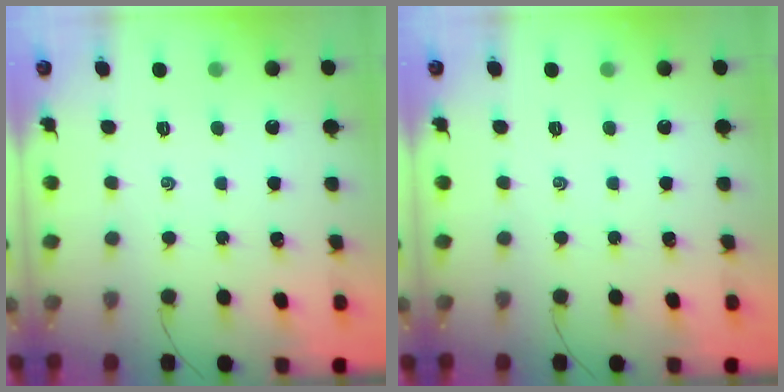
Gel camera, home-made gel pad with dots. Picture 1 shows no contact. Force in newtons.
{"total": 0.0}